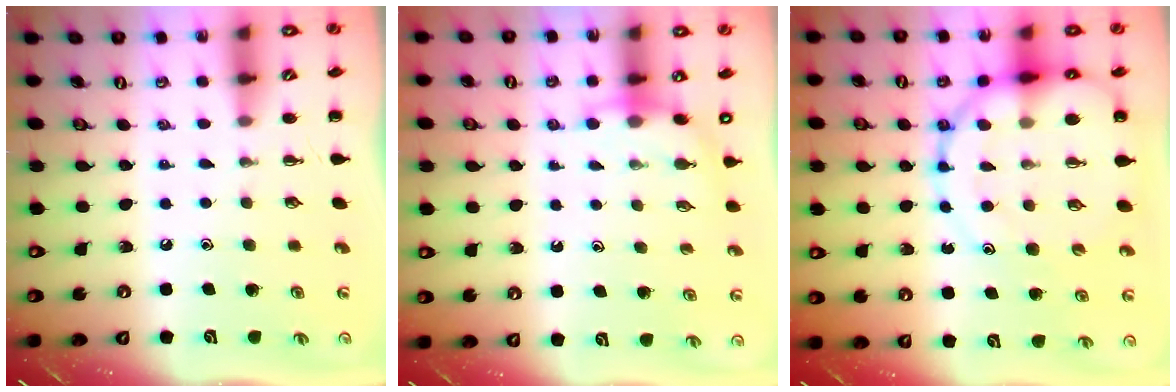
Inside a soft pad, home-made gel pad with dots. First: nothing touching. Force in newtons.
{"total": 5.3, "press": 5.3, "slide": 0.5}
{"total": 17.2, "press": 17.0, "slide": 3.1}